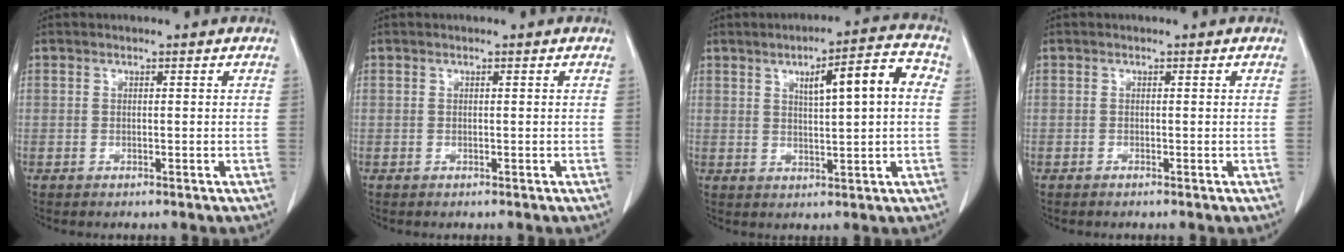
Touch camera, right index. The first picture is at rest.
{"total": 0.0}
{"total": 8.8, "force": [2.2, 1.4, 8.5], "torque": [-0.124, 0.020, 0.031]}
{"total": 0.0}